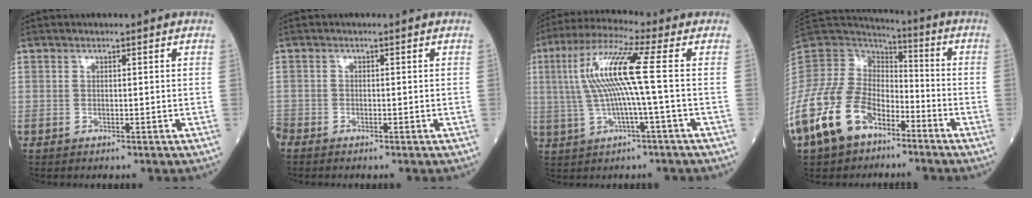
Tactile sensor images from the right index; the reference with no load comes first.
{"total": 1.3, "force": [-1.2, 0.5, 0.2], "torque": [-0.007, -0.003, -0.022]}
{"total": 10.9, "force": [0.8, -0.6, 10.8], "torque": [-0.223, 0.019, 0.013]}
{"total": 20.0, "force": [-11.8, 11.9, 11.0], "torque": [-0.274, 0.005, -0.225]}